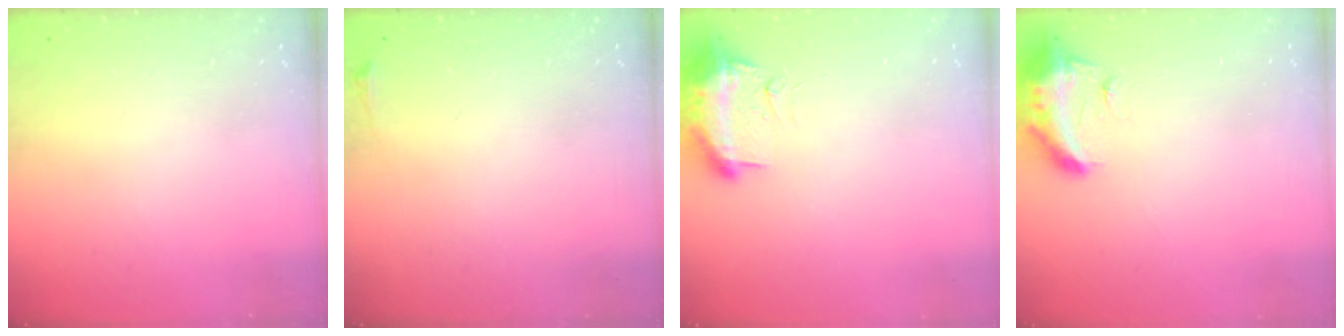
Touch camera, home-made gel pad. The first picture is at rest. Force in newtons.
{"total": 2.8, "press": 2.1, "slide": 1.9}
{"total": 19.1, "press": 13.0, "slide": 14.0}
{"total": 15.9, "press": 11.4, "slide": 11.1}